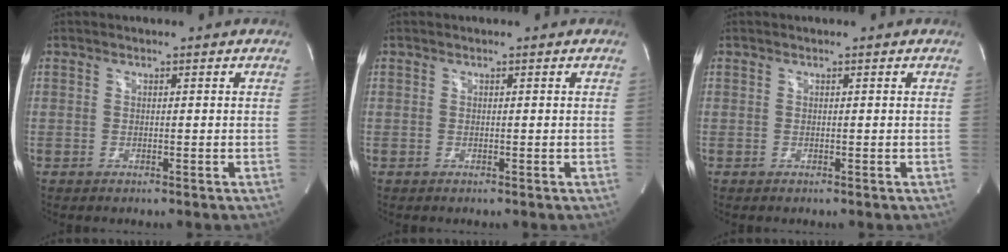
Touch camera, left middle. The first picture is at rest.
{"total": 0.0}
{"total": 0.0}